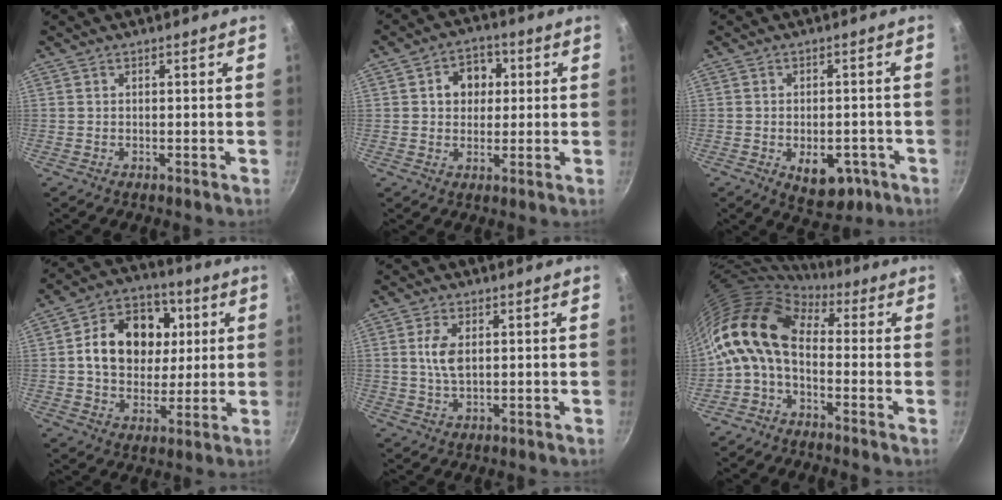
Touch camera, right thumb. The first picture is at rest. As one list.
[{"total": 7.3, "force": [1.5, 6.0, 3.9], "torque": [-0.018, 0.007, 0.014]}, {"total": 8.4, "force": [-3.2, 5.0, 5.9], "torque": [-0.049, 0.010, -0.031]}, {"total": 17.4, "force": [3.2, 13.5, 10.4], "torque": [-0.134, 0.013, 0.045]}, {"total": 5.2, "force": [0.9, 2.8, 4.3], "torque": [-0.085, 0.000, 0.019]}, {"total": 11.6, "force": [0.3, 7.1, 9.1], "torque": [-0.166, 0.025, -0.015]}]